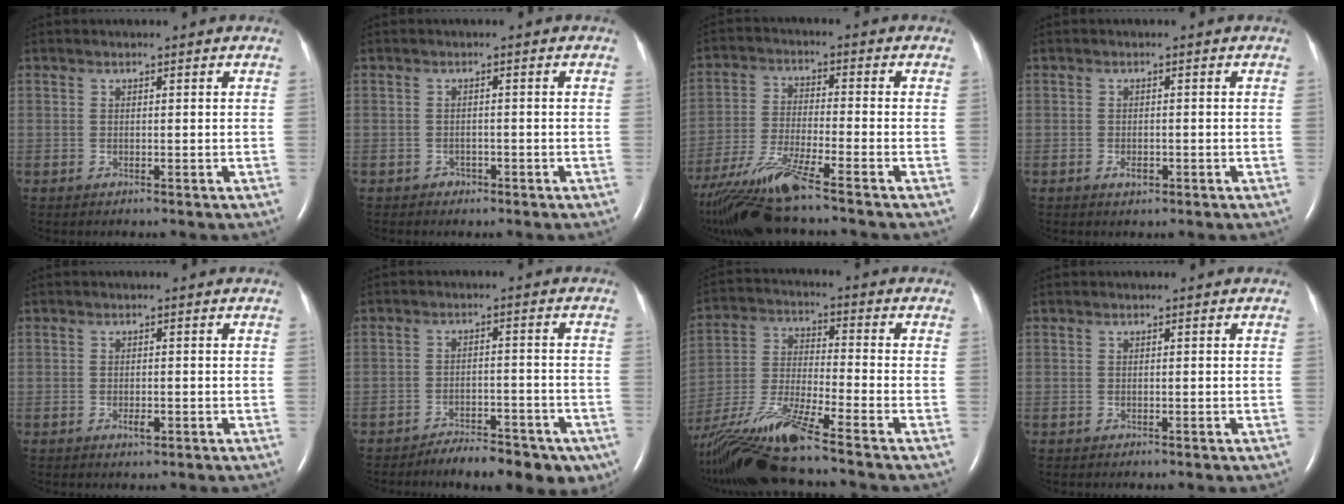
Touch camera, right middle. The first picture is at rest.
{"total": 1.1, "force": [-0.7, 0.8, 0.0], "torque": [0.001, 0.003, -0.012]}
{"total": 12.9, "force": [-10.3, -0.1, 7.8], "torque": [-0.162, -0.024, -0.193]}
{"total": 1.2, "force": [-0.6, 0.7, 0.9], "torque": [-0.015, 0.000, -0.006]}
{"total": 1.2, "force": [-0.5, 0.4, 1.0], "torque": [-0.018, -0.001, -0.006]}
{"total": 10.2, "force": [-7.8, 3.8, 5.4], "torque": [-0.055, 0.012, -0.111]}
{"total": 16.1, "force": [-12.5, -0.2, 10.2], "torque": [-0.226, -0.028, -0.239]}
{"total": 0.0}